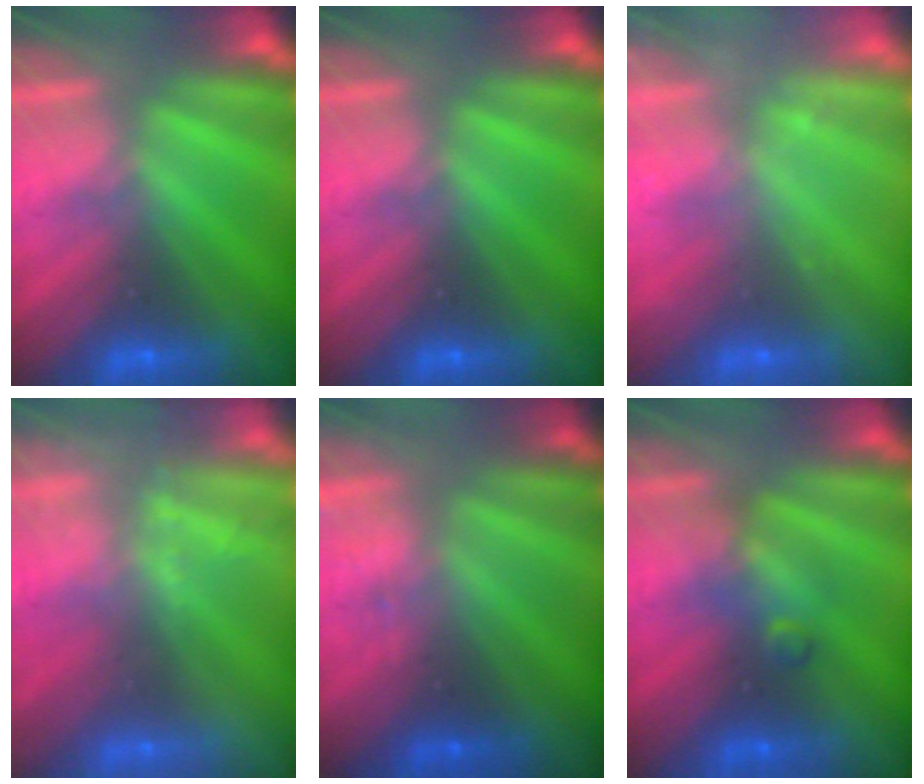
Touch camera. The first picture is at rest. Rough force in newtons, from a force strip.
{"total": 0.0}
{"total": 2.2}
{"total": 2.4}
{"total": 1.6}
{"total": 2.4}